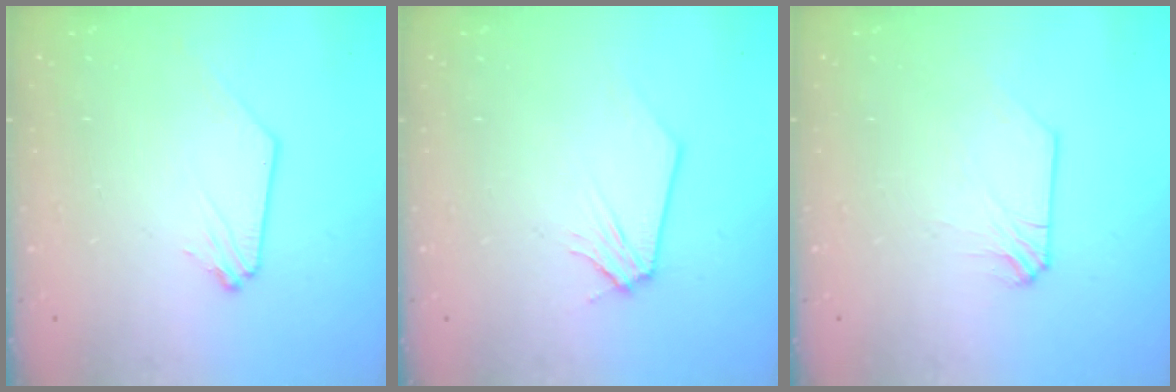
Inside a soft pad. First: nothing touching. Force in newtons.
{"total": 0.0}
{"total": 0.0}